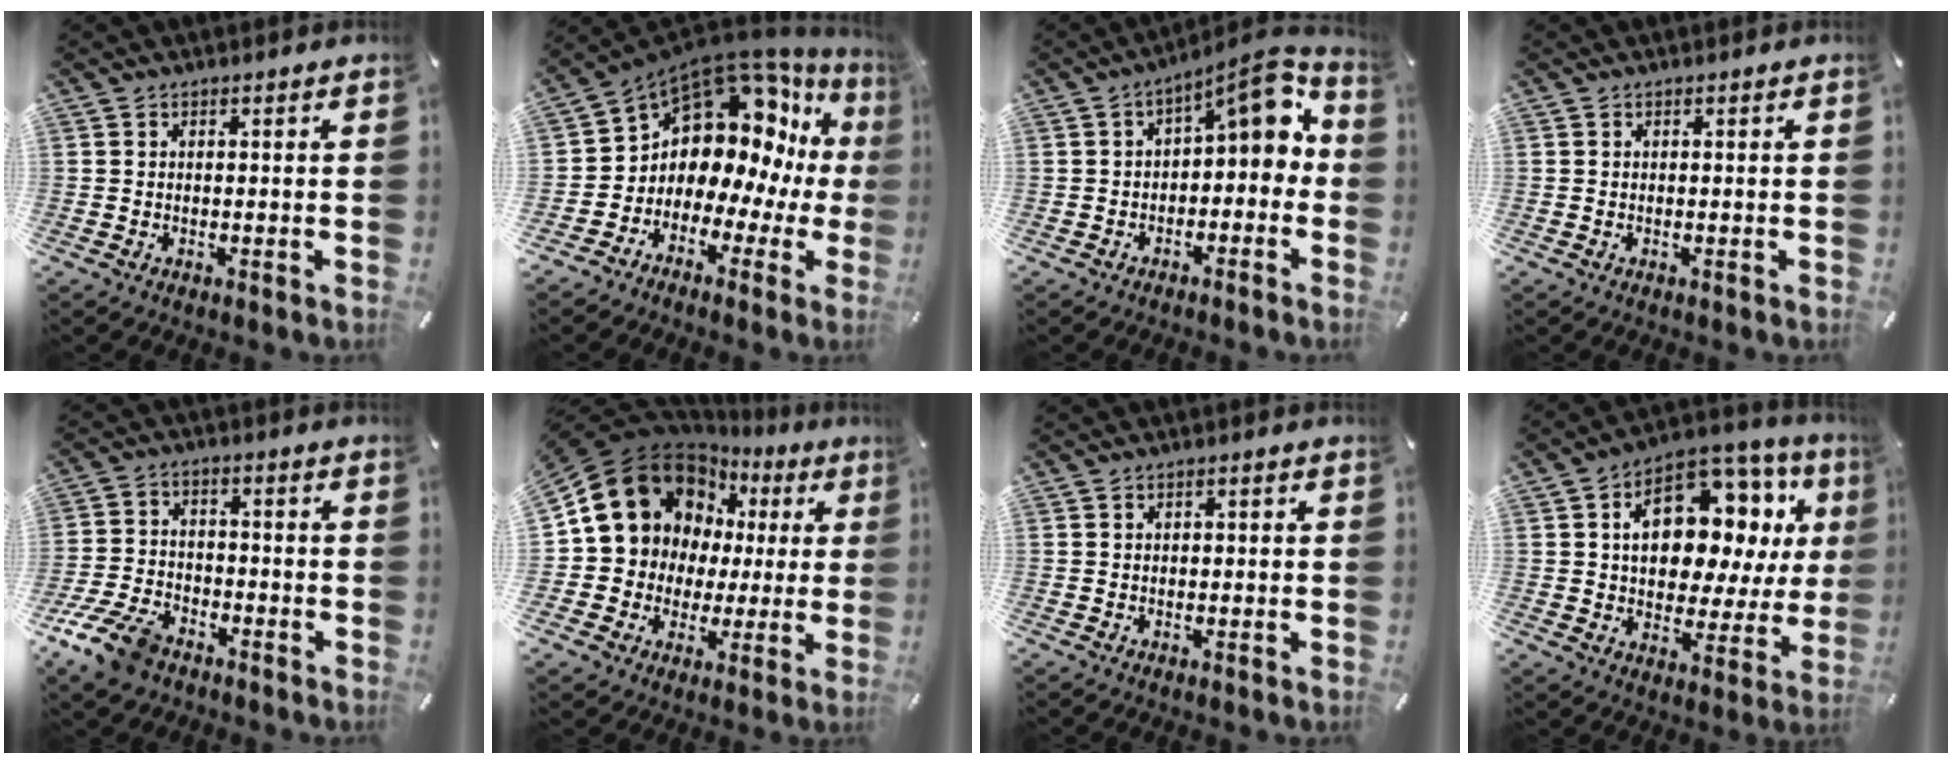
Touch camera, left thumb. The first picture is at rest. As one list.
[{"total": 13.2, "force": [6.2, 10.0, 6.0], "torque": [-0.105, -0.084, 0.119]}, {"total": 8.1, "force": [3.1, 3.2, 6.8], "torque": [-0.089, -0.038, 0.043]}, {"total": 0.0}, {"total": 10.2, "force": [-6.7, 5.8, 5.1], "torque": [-0.108, 0.036, -0.124]}, {"total": 16.1, "force": [7.8, 13.1, 5.3], "torque": [-0.100, -0.053, 0.157]}, {"total": 0.9, "force": [-0.1, 0.6, 0.7], "torque": [-0.012, 0.004, -0.003]}, {"total": 17.6, "force": [5.8, 11.6, 11.9], "torque": [-0.177, -0.032, 0.102]}]